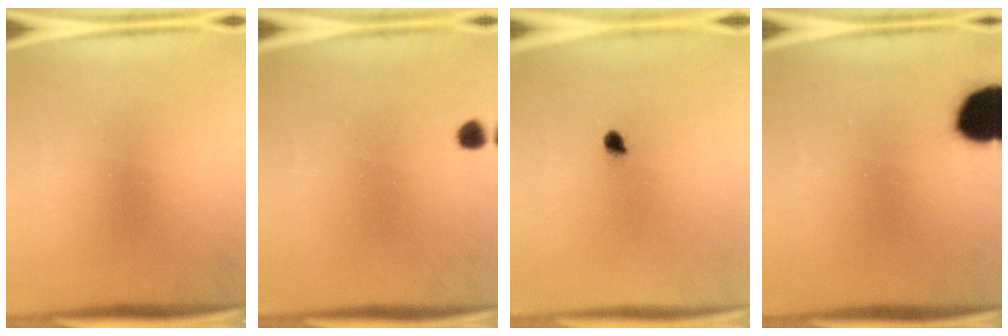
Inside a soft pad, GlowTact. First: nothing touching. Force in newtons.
{"total": 1.7}
{"total": 1.8}
{"total": 13.9}